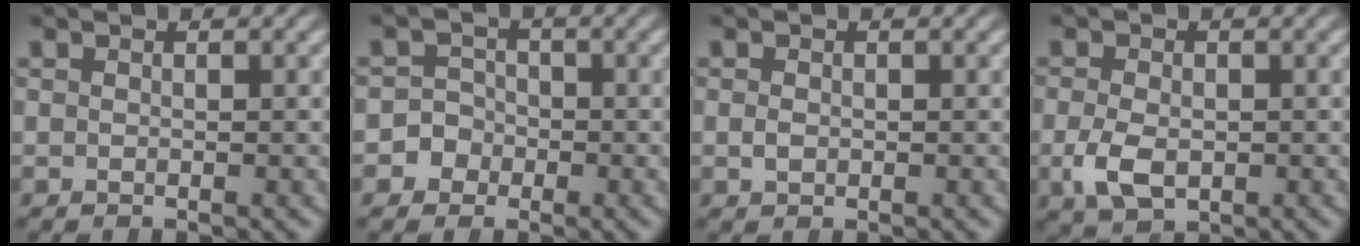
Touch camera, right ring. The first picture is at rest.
{"total": 4.5, "force": [-1.3, 4.2, 0.8], "torque": [-0.029, -0.006, -0.031]}
{"total": 0.0}
{"total": 3.1, "force": [-1.0, 2.0, 2.2], "torque": [-0.058, -0.021, -0.005]}